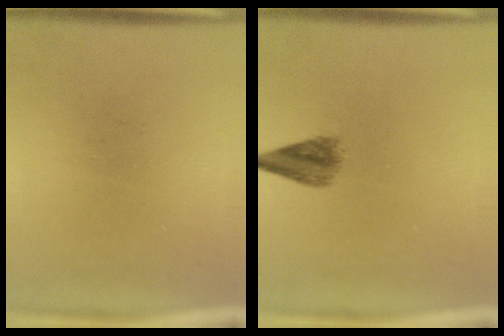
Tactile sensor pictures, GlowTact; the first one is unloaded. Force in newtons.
{"total": 3.5}